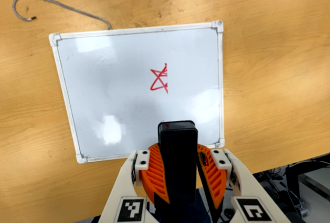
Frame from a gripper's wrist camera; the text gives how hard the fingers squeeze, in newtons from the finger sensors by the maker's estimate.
{"total": 11.1, "left": 11.3, "right": 11.0}